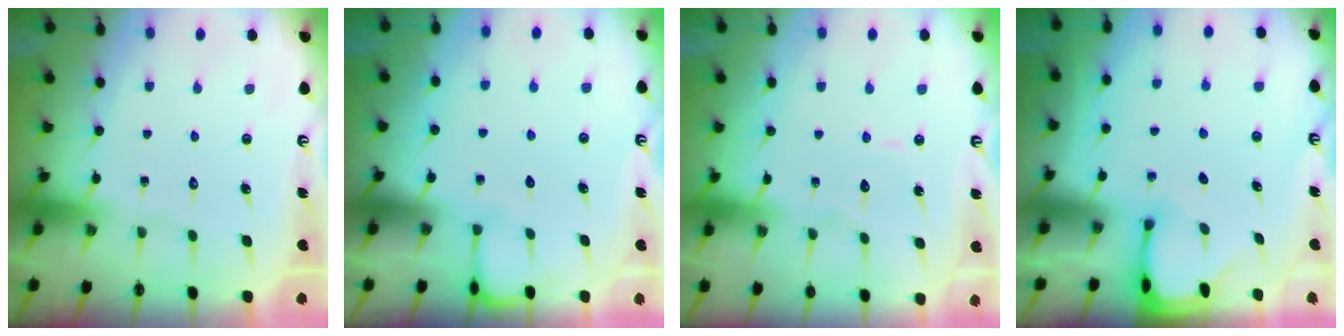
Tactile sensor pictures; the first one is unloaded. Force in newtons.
{"total": 0.8, "press": 0.8, "slide": 0.0}
{"total": 3.6, "press": 3.6, "slide": 0.3}
{"total": 2.7, "press": 2.7, "slide": 0.3}